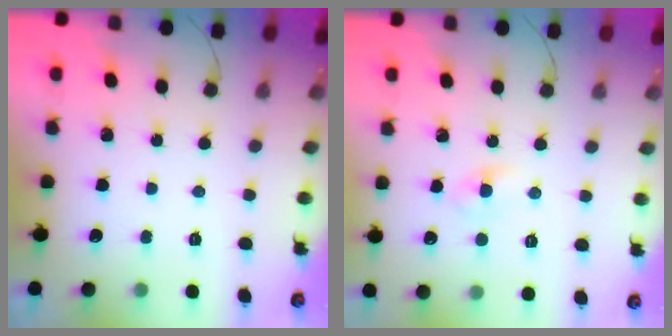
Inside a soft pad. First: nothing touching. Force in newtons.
{"total": 2.1, "press": 1.8, "slide": 1.0}